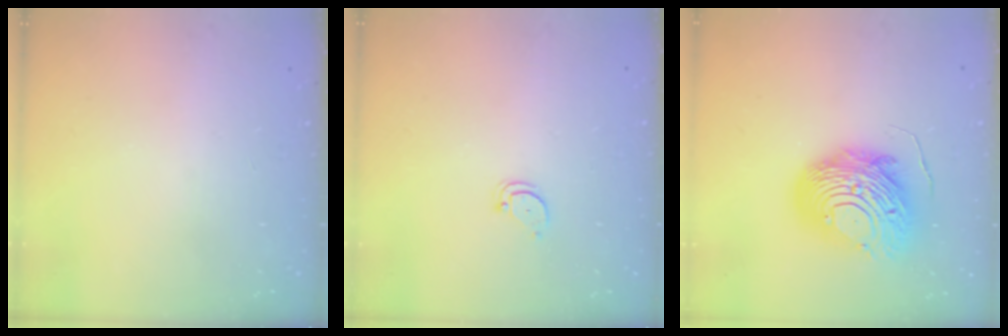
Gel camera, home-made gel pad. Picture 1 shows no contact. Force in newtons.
{"total": 2.6, "press": 2.6, "slide": 0.1}
{"total": 14.7, "press": 14.7, "slide": 1.1}